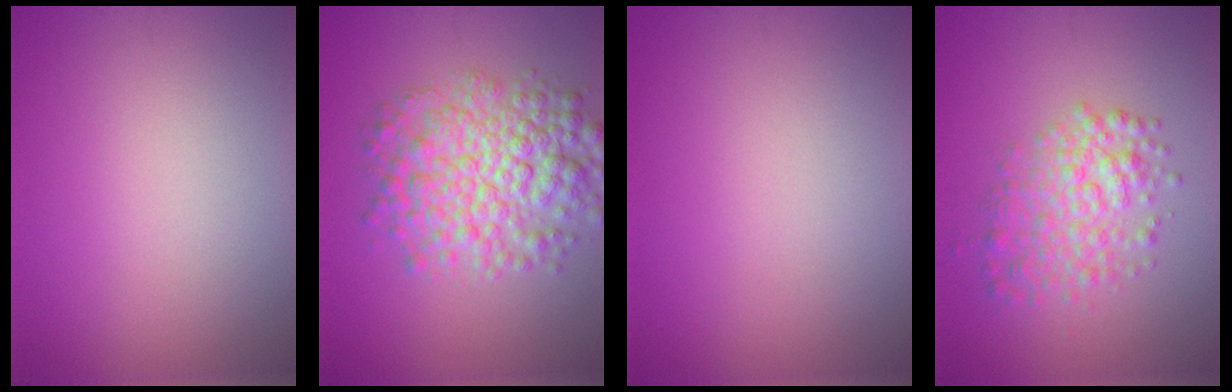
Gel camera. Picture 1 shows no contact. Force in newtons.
{"total": 7.0, "press": 7.0, "slide": 0.1}
{"total": 0.0}
{"total": 3.9, "press": 3.9, "slide": 0.2}